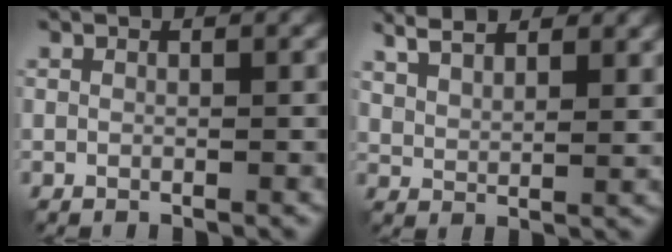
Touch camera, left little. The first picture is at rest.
{"total": 5.9, "force": [4.5, 2.2, 3.3], "torque": [-0.055, 0.016, 0.055]}